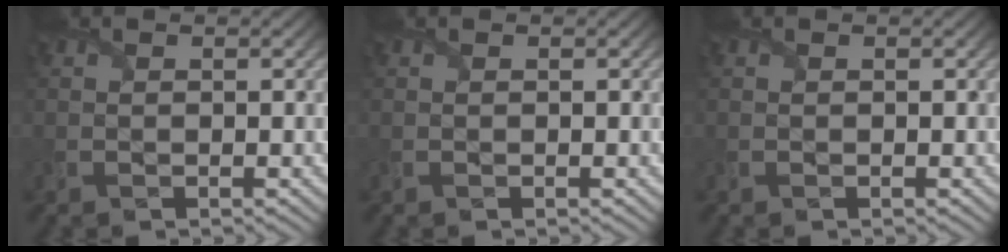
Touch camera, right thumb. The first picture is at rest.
{"total": 0.0}
{"total": 0.0}